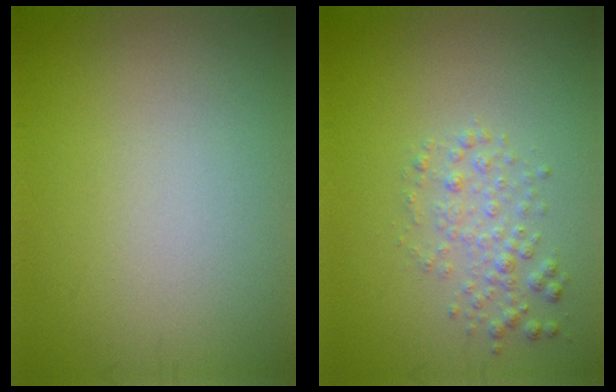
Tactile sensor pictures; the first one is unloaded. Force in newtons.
{"total": 2.1, "press": 2.1, "slide": 0.0}